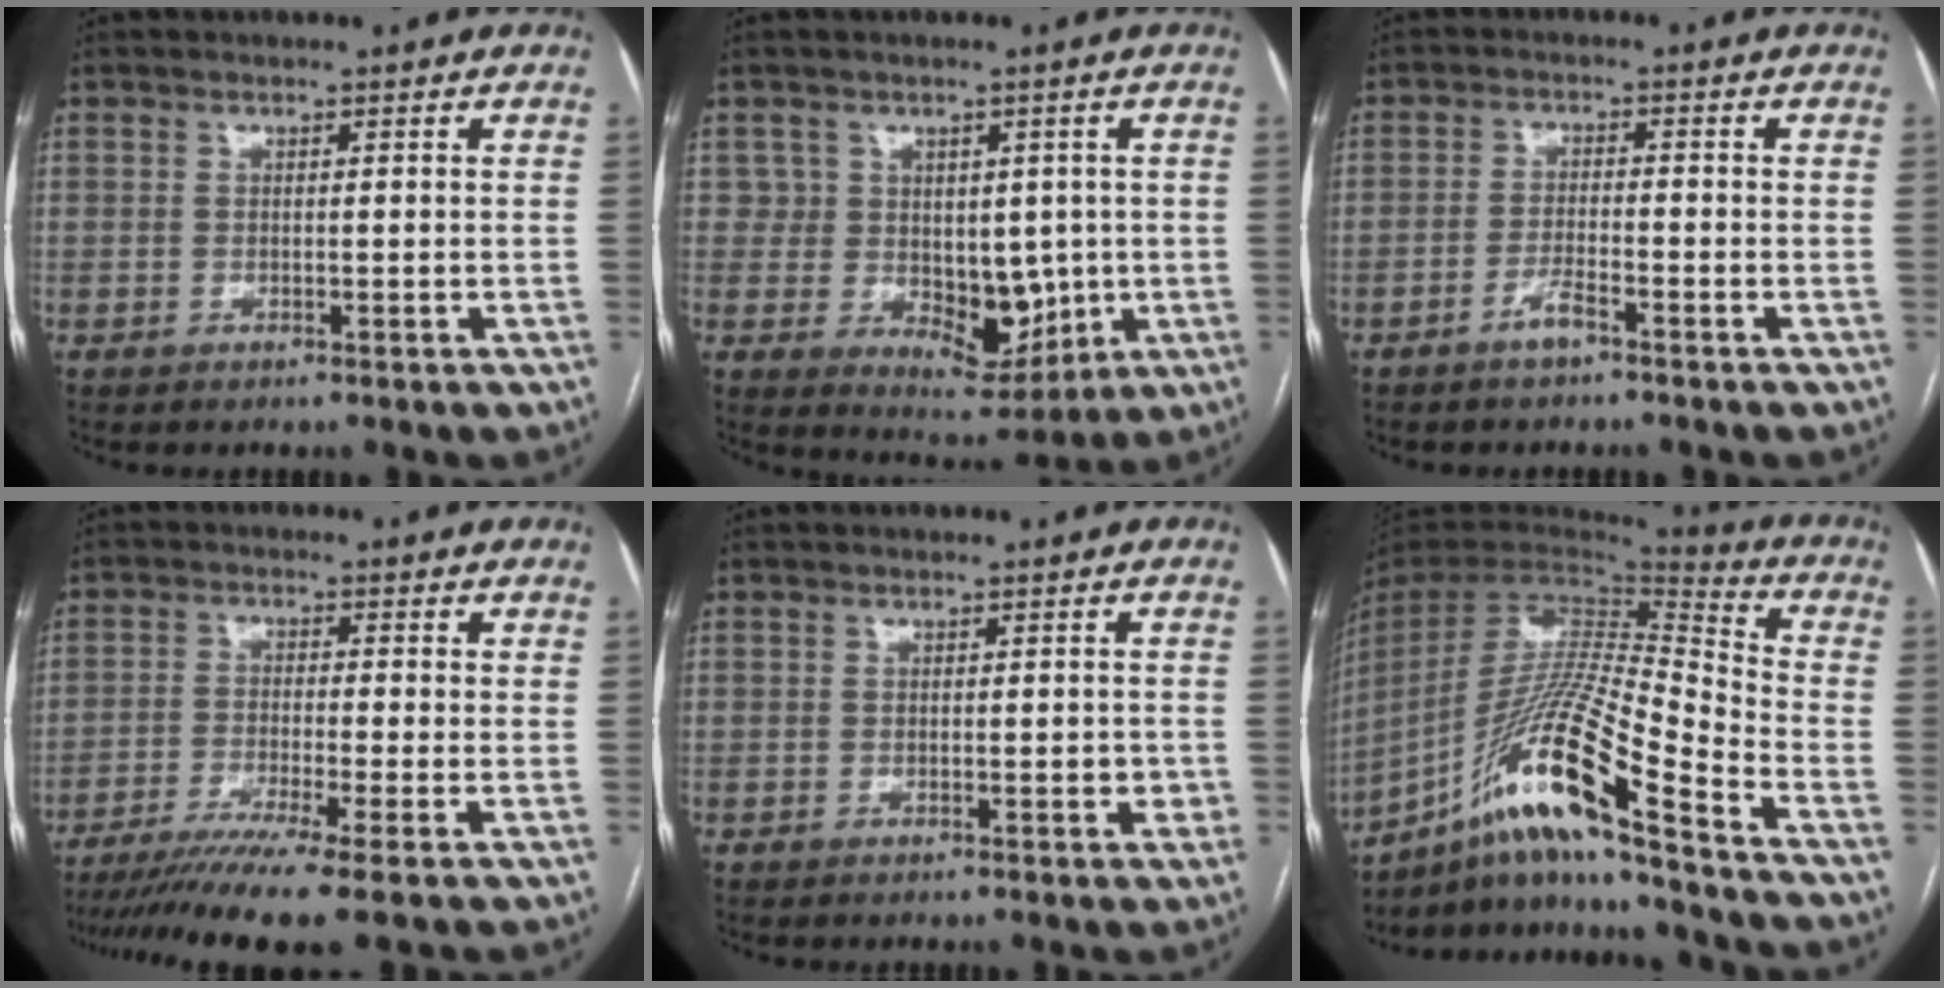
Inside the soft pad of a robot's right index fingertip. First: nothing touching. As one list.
[{"total": 7.6, "force": [0.3, 6.4, 4.2], "torque": [-0.046, 0.009, 0.025]}, {"total": 2.7, "force": [-2.1, 0.1, 1.8], "torque": [-0.035, 0.000, -0.041]}, {"total": 10.5, "force": [-8.1, -1.9, 6.3], "torque": [-0.093, -0.028, -0.129]}, {"total": 1.5, "force": [-0.4, 0.7, 1.3], "torque": [-0.016, 0.001, -0.003]}, {"total": 20.3, "force": [-13.8, -0.8, 14.9], "torque": [-0.319, -0.020, -0.261]}]